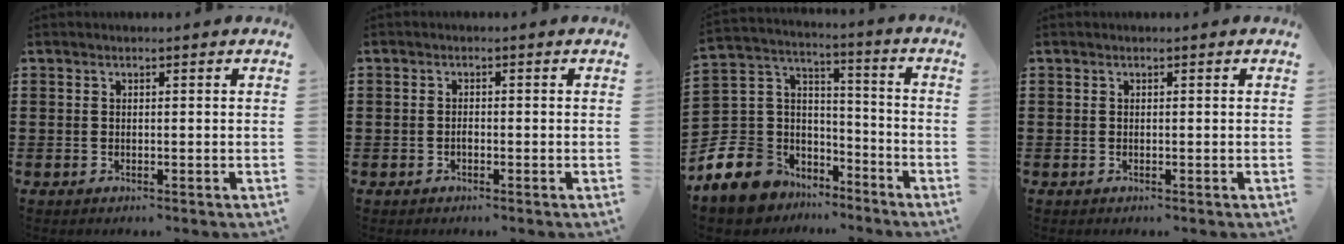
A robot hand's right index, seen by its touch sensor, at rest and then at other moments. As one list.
[{"total": 0.9, "force": [-0.4, 0.5, 0.5], "torque": [-0.013, -0.005, -0.006]}, {"total": 10.5, "force": [-7.0, 7.6, 1.8], "torque": [-0.102, 0.008, -0.139]}, {"total": 0.0}]